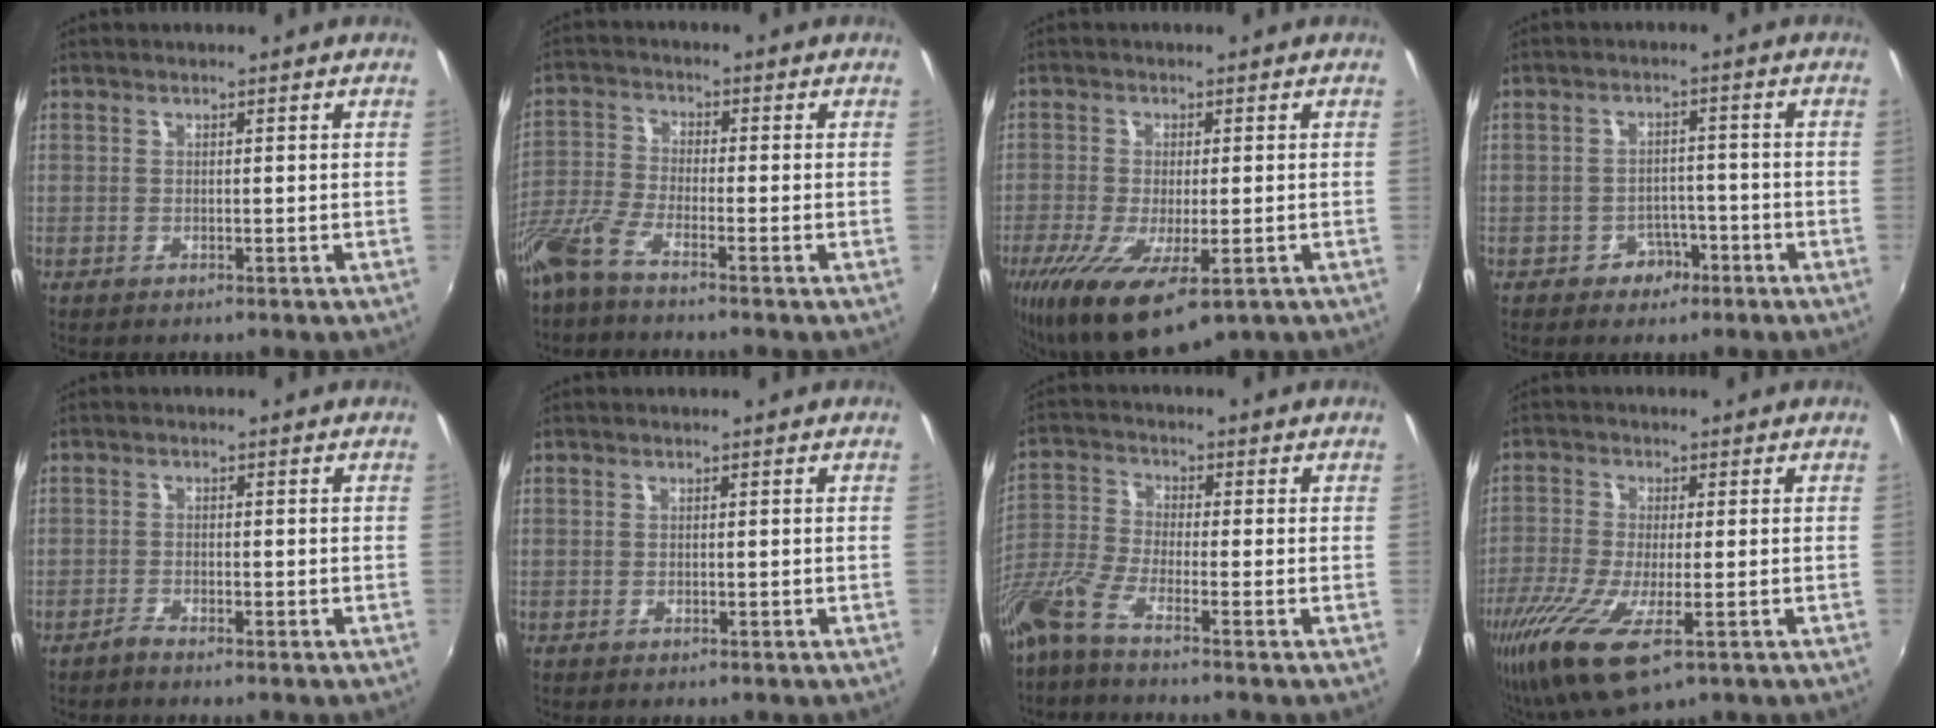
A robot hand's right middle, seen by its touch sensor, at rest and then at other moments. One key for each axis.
{"total": 6.1, "fx": -4.8, "fy": 0.6, "fz": 3.7, "tx": -0.086, "ty": -0.009, "tz": -0.102}
{"total": 13.0, "fx": -6.8, "fy": 4.6, "fz": 10.0, "tx": -0.213, "ty": -0.059, "tz": -0.111}
{"total": 4.0, "fx": -2.4, "fy": 3.1, "fz": 0.9, "tx": -0.020, "ty": 0.011, "tz": -0.029}
{"total": 1.5, "fx": -1.5, "fy": 0.1, "fz": 0.4, "tx": -0.015, "ty": -0.004, "tz": -0.030}
{"total": 0.0}
{"total": 6.9, "fx": -5.2, "fy": -0.1, "fz": 4.6, "tx": -0.107, "ty": -0.016, "tz": -0.110}
{"total": 13.6, "fx": -6.2, "fy": 4.2, "fz": 11.3, "tx": -0.245, "ty": -0.051, "tz": -0.113}